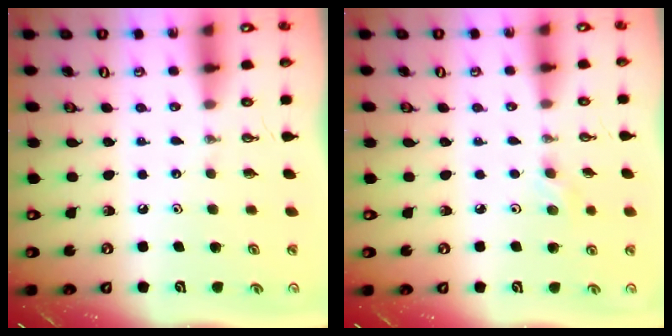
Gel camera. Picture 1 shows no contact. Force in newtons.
{"total": 2.2, "press": 2.1, "slide": 0.7}